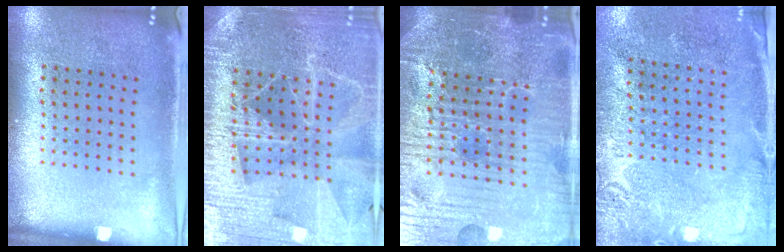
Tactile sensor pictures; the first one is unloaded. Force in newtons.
{"total": 4.8, "press": 4.4, "slide": 2.0}
{"total": 6.3, "press": 5.8, "slide": 2.5}
{"total": 2.7, "press": 2.7, "slide": 0.7}